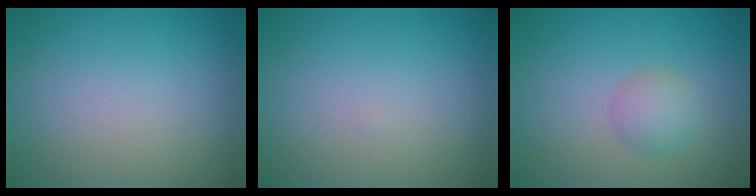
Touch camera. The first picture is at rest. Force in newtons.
{"total": 0.0}
{"total": 2.2, "press": 2.2, "slide": 0.1}